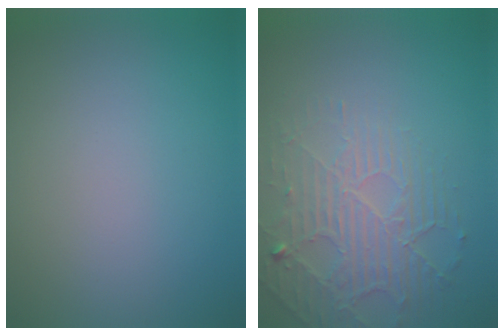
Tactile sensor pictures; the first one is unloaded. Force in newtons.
{"total": 3.1, "press": 2.8, "slide": 1.4}